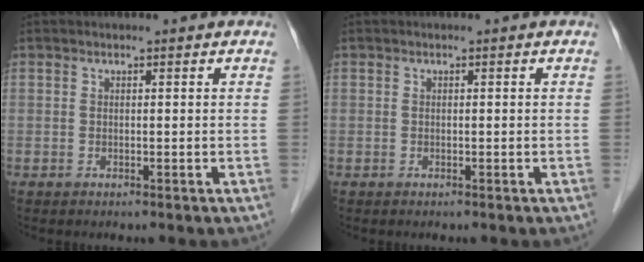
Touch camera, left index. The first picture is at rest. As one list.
[{"total": 0.0}]